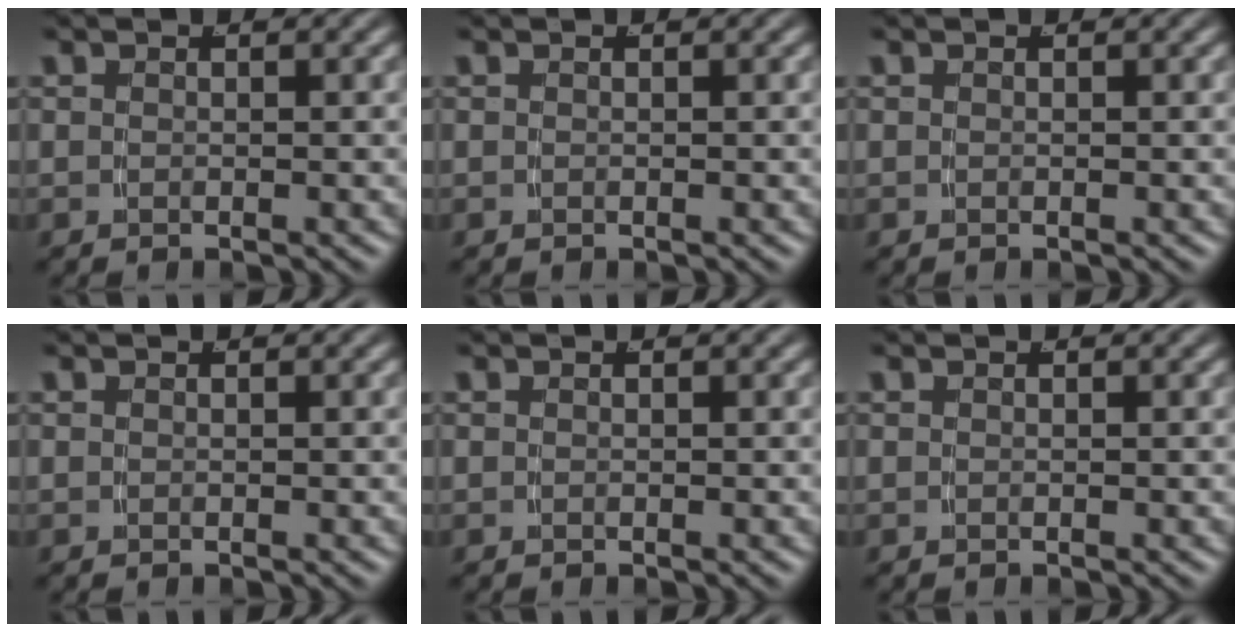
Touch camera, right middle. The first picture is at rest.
{"total": 0.0}
{"total": 0.0}
{"total": 0.0}
{"total": 0.0}
{"total": 0.0}